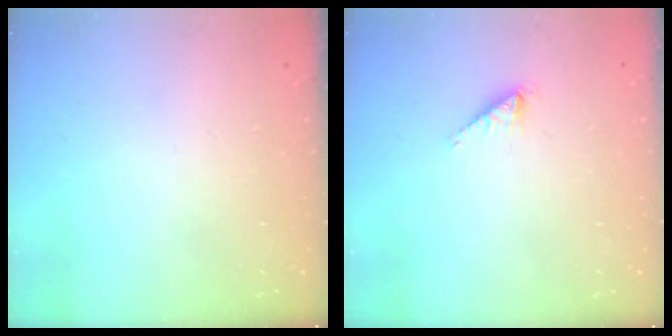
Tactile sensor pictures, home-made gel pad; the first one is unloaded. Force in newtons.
{"total": 0.8, "press": 0.7, "slide": 0.1}